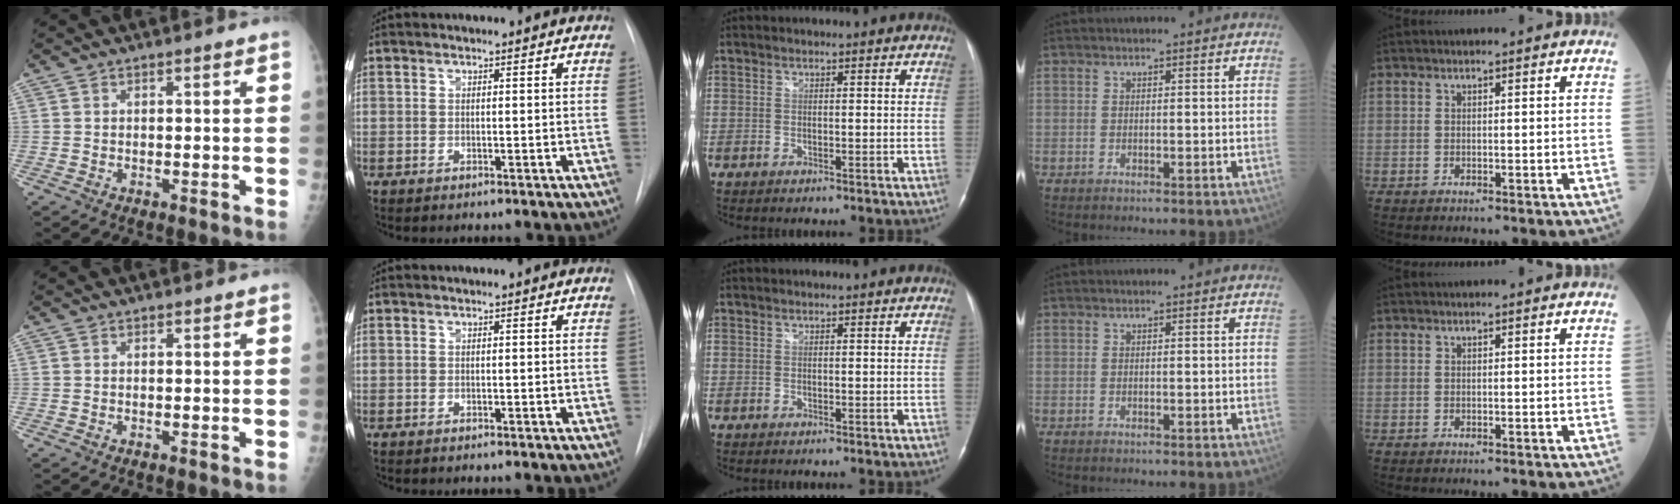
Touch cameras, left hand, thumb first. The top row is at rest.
{}